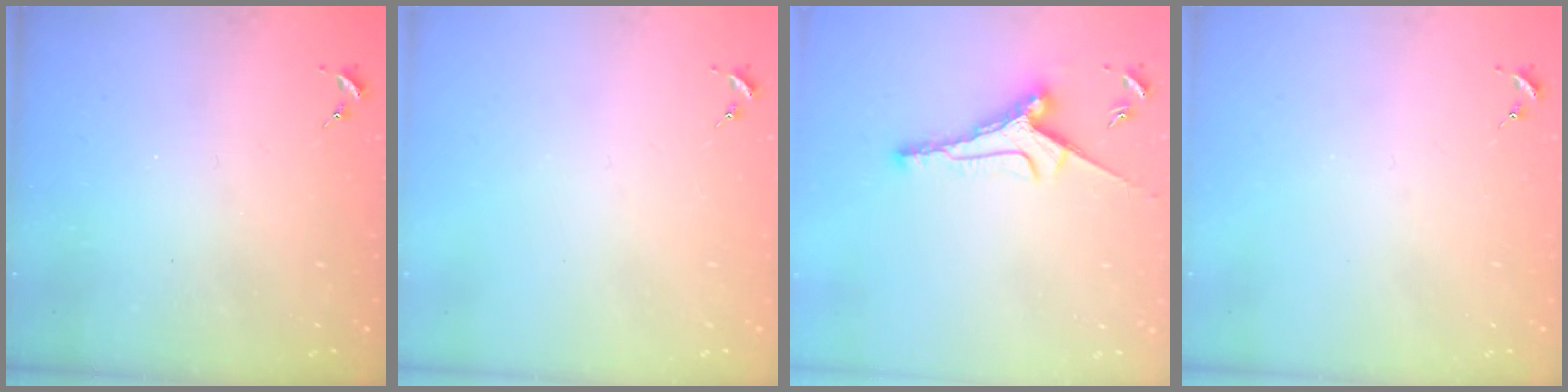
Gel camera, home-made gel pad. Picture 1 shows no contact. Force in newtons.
{"total": 0.0}
{"total": 8.6, "press": 8.6, "slide": 0.2}
{"total": 0.0}